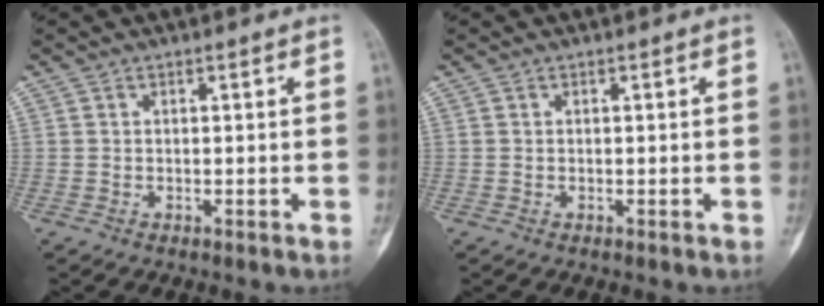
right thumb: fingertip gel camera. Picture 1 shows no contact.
{"total": 0.0}